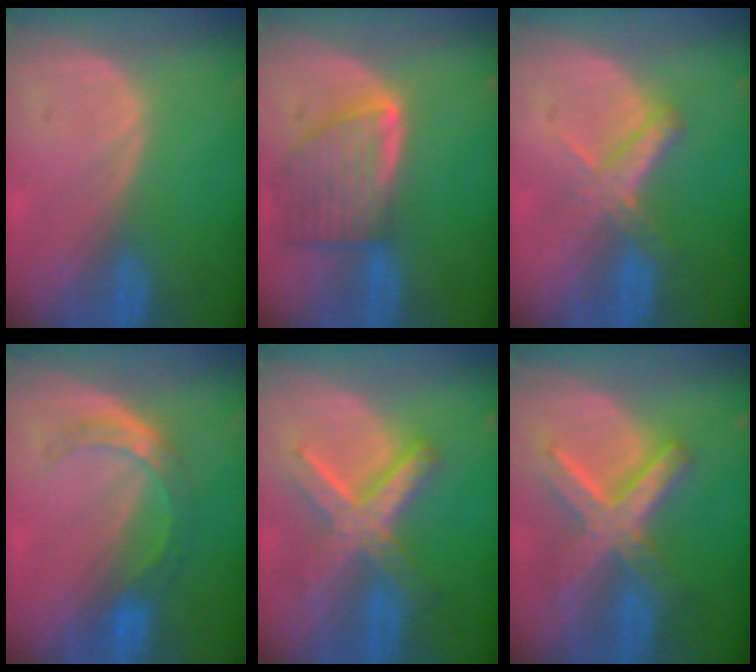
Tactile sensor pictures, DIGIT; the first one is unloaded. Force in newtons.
{"total": 8.1, "press": 7.2, "slide": 3.6}
{"total": 5.5, "press": 4.9, "slide": 2.6}
{"total": 5.6, "press": 5.2, "slide": 2.1}
{"total": 8.7, "press": 8.6, "slide": 0.8}
{"total": 8.9, "press": 8.9, "slide": 0.7}